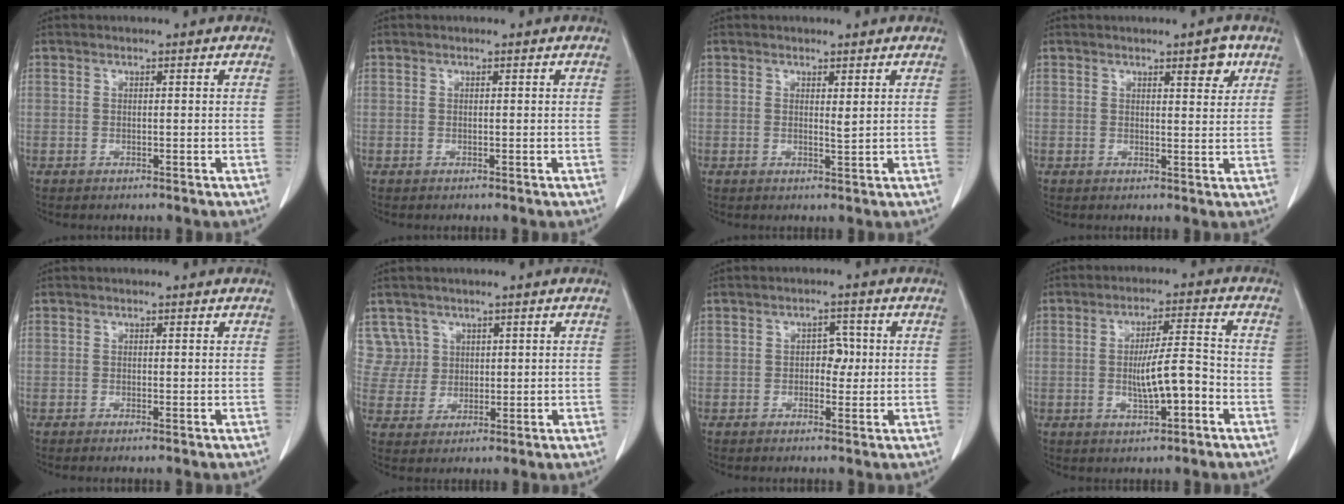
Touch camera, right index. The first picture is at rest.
{"total": 0.0}
{"total": 0.9, "force": [0.4, 0.0, 0.8], "torque": [-0.018, -0.005, 0.007]}
{"total": 3.2, "force": [1.9, 0.8, 2.4], "torque": [-0.032, -0.005, 0.025]}
{"total": 0.0}
{"total": 4.7, "force": [2.2, 4.2, -0.5], "torque": [0.020, 0.011, 0.048]}
{"total": 2.7, "force": [0.0, 1.8, 2.1], "torque": [-0.021, 0.008, -0.003]}
{"total": 7.1, "force": [-1.9, 1.2, 6.8], "torque": [-0.118, 0.006, -0.032]}